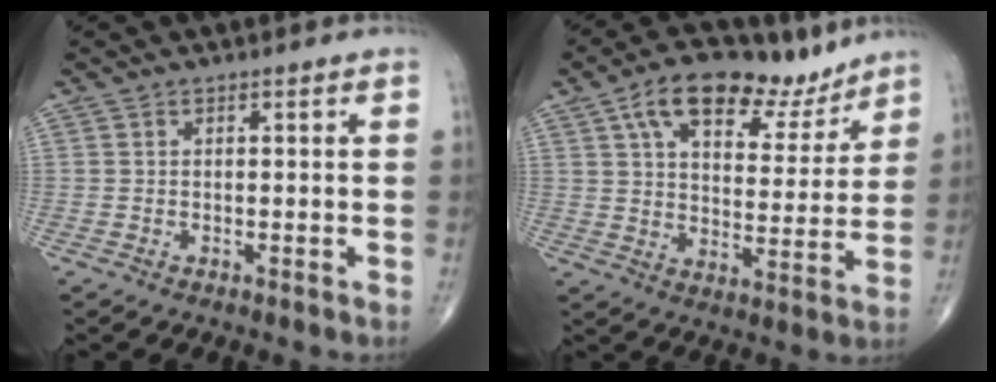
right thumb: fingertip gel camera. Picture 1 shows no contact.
{"total": 16.2, "force": [10.2, 8.0, 9.7], "torque": [-0.117, -0.029, 0.168]}